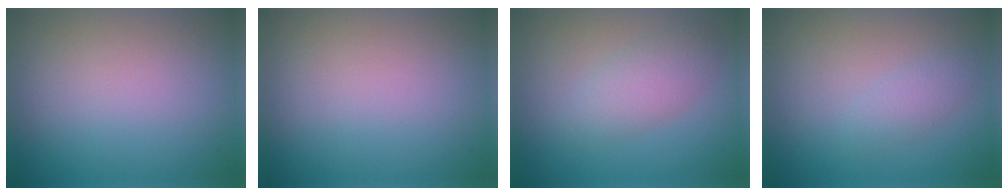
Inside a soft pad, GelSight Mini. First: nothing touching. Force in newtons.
{"total": 0.0}
{"total": 2.9, "press": 2.9, "slide": 0.0}
{"total": 1.5, "press": 1.5, "slide": 0.0}